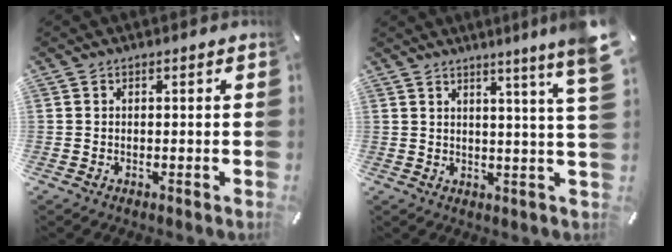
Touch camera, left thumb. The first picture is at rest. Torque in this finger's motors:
{"motor_torque": [1.96, 1.79, 1.37, -1.40, 0.06]}